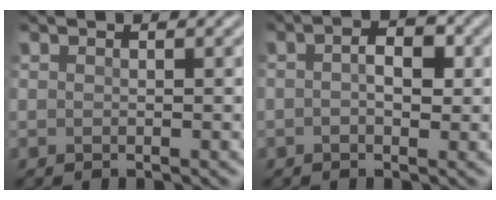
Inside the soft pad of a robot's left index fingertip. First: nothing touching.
{"total": 3.3, "force": [0.2, 1.9, 2.7], "torque": [-0.036, 0.001, -0.009]}